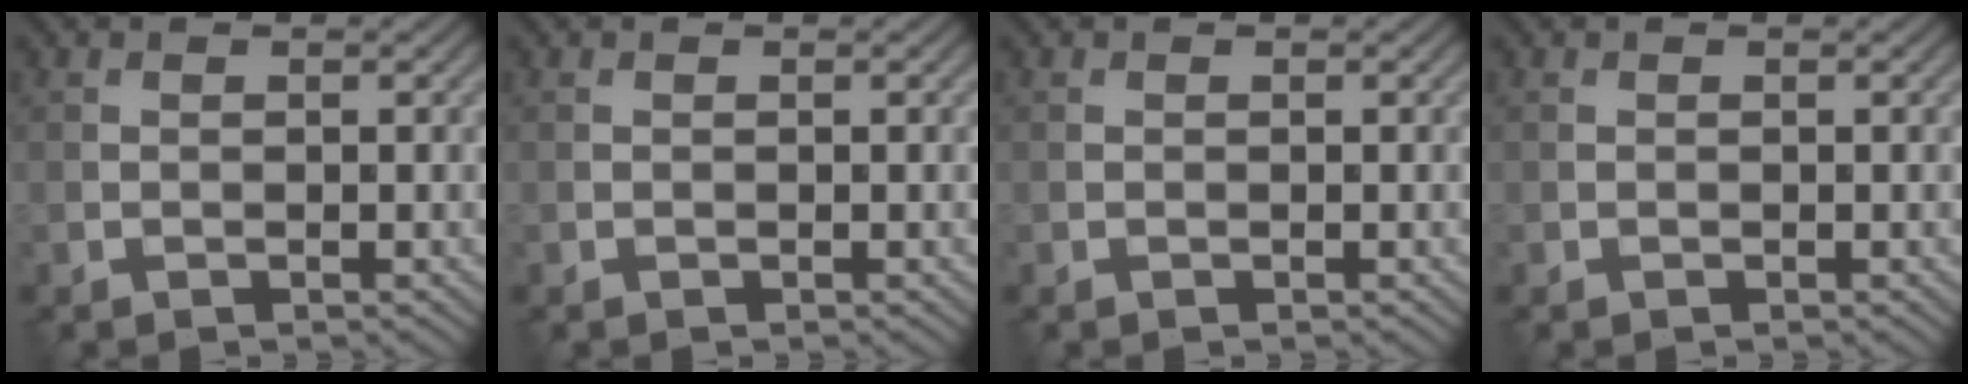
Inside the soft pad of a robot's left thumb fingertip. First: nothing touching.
{"total": 0.0}
{"total": 0.0}
{"total": 0.0}